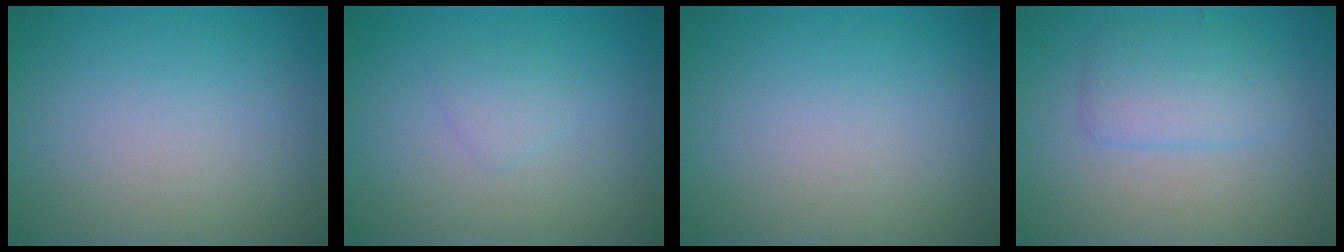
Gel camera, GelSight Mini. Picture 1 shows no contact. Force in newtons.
{"total": 1.1, "press": 1.1, "slide": 0.0}
{"total": 0.0}
{"total": 2.9, "press": 2.9, "slide": 0.2}